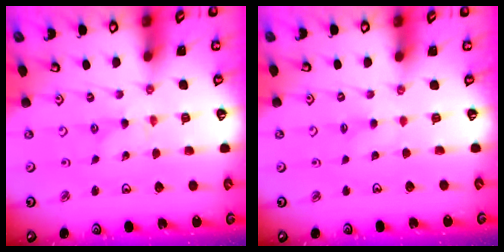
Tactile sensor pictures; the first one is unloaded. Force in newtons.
{"total": 2.8, "press": 2.8, "slide": 0.3}